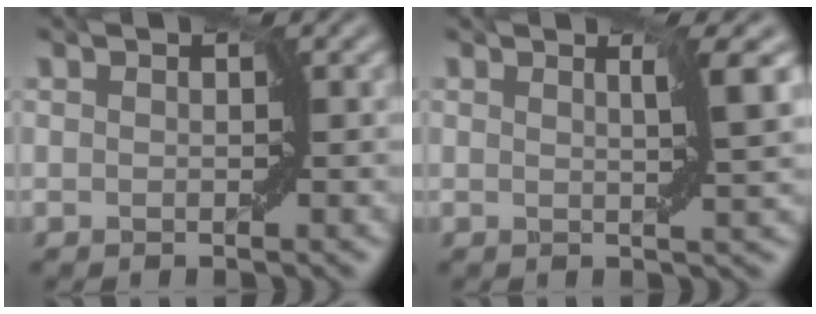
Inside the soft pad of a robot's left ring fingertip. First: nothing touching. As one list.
[{"total": 2.1, "force": [0.6, -0.3, 2.0], "torque": [-0.040, -0.002, 0.011]}]